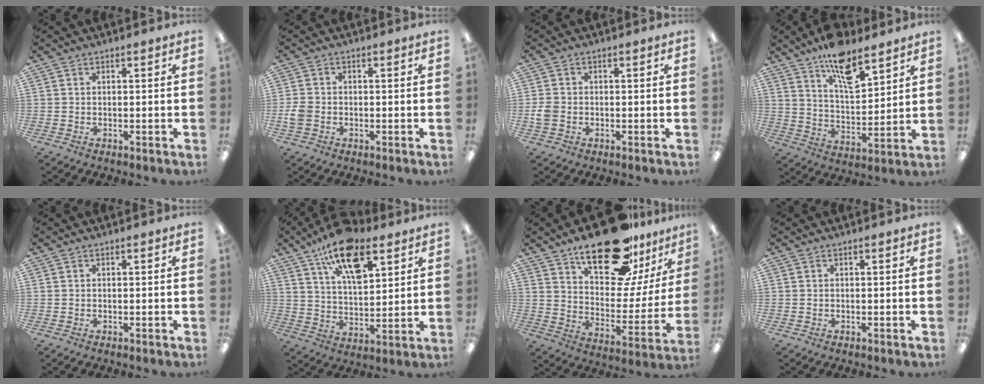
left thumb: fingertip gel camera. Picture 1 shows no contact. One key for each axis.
{"total": 3.5, "fx": -1.0, "fy": 2.8, "fz": 1.9, "tx": -0.036, "ty": 0.007, "tz": -0.019}
{"total": 2.9, "fx": -0.8, "fy": 2.2, "fz": 1.6, "tx": -0.026, "ty": 0.007, "tz": -0.014}
{"total": 13.5, "fx": 9.5, "fy": 5.5, "fz": 7.9, "tx": -0.120, "ty": -0.053, "tz": 0.165}
{"total": 0.0}
{"total": 16.3, "fx": 9.7, "fy": 7.6, "fz": 10.7, "tx": -0.174, "ty": -0.034, "tz": 0.168}
{"total": 25.0, "fx": 17.5, "fy": 10.4, "fz": 14.6, "tx": -0.216, "ty": -0.106, "tz": 0.296}
{"total": 0.0}